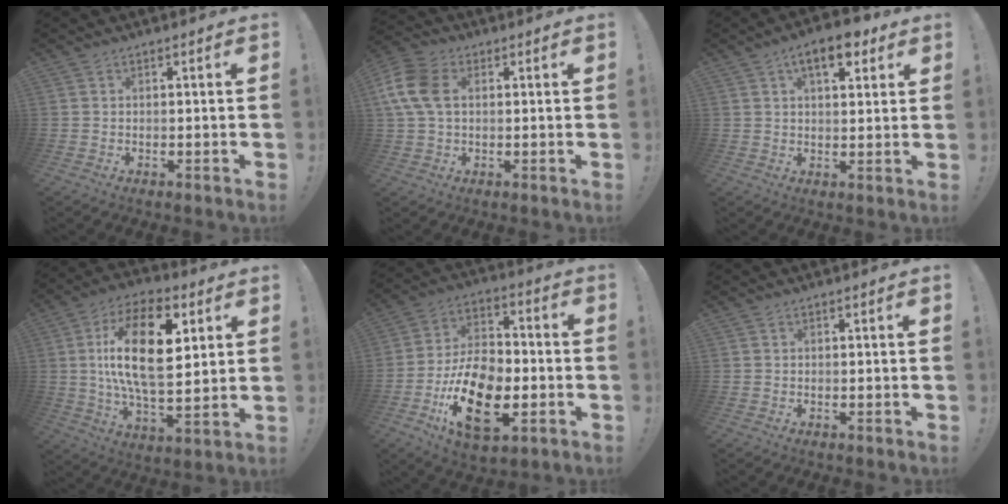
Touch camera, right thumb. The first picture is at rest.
{"total": 11.9, "force": [2.2, 8.4, 8.2], "torque": [-0.175, 0.007, 0.044]}
{"total": 9.3, "force": [4.8, 4.3, 6.7], "torque": [-0.088, -0.010, 0.080]}
{"total": 21.0, "force": [5.0, 9.6, 18.0], "torque": [-0.325, -0.013, 0.071]}
{"total": 21.2, "force": [-7.5, 12.1, 15.8], "torque": [-0.279, 0.040, -0.119]}
{"total": 0.0}